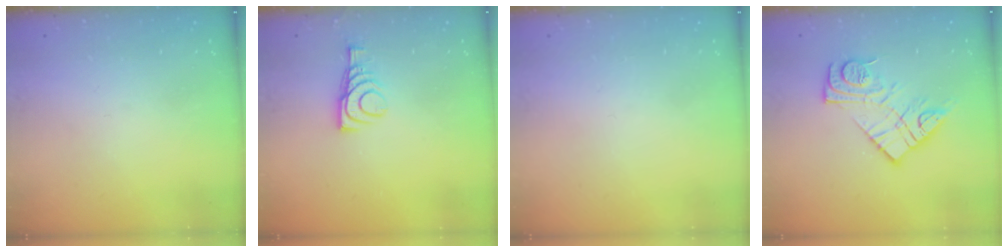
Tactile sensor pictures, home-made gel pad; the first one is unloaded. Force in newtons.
{"total": 8.0, "press": 8.0, "slide": 0.7}
{"total": 1.8, "press": 1.8, "slide": 0.1}
{"total": 14.2, "press": 14.1, "slide": 1.0}